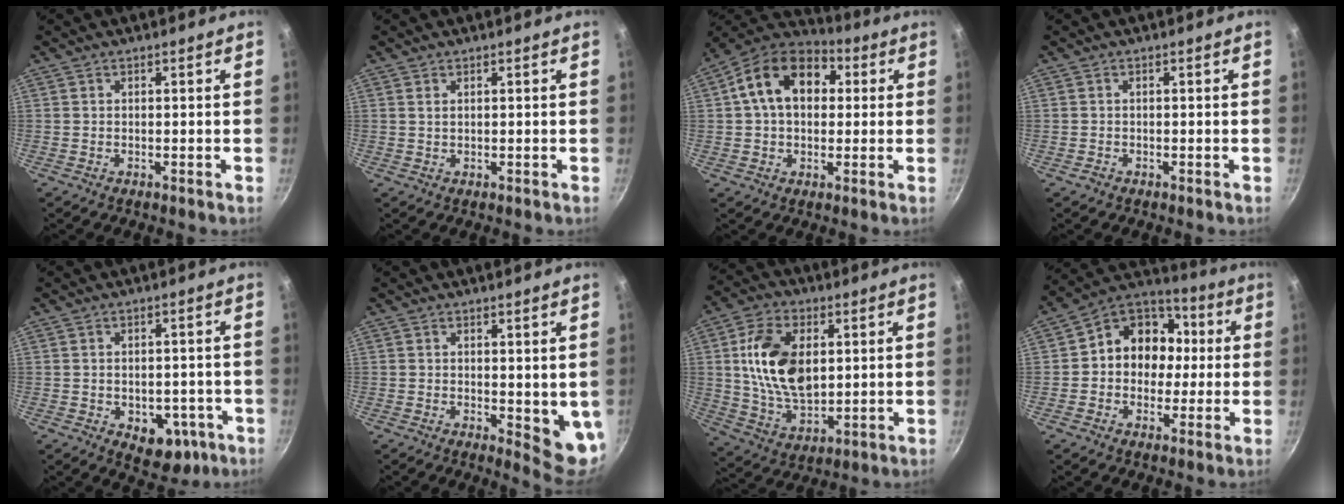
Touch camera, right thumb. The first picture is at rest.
{"total": 0.8, "force": [0.4, 0.4, 0.5], "torque": [-0.009, 0.001, 0.008]}
{"total": 15.5, "force": [3.2, 11.0, 10.5], "torque": [-0.141, 0.029, 0.031]}
{"total": 0.8, "force": [-0.5, 0.6, 0.2], "torque": [-0.005, 0.004, -0.008]}
{"total": 8.4, "force": [-2.8, 5.6, 5.5], "torque": [-0.039, 0.008, -0.023]}
{"total": 6.5, "force": [0.7, 2.6, 5.9], "torque": [-0.067, -0.016, 0.014]}
{"total": 15.9, "force": [2.8, 9.9, 12.2], "torque": [-0.203, -0.008, 0.055]}
{"total": 13.7, "force": [0.4, 11.7, 7.1], "torque": [-0.058, 0.038, -0.015]}